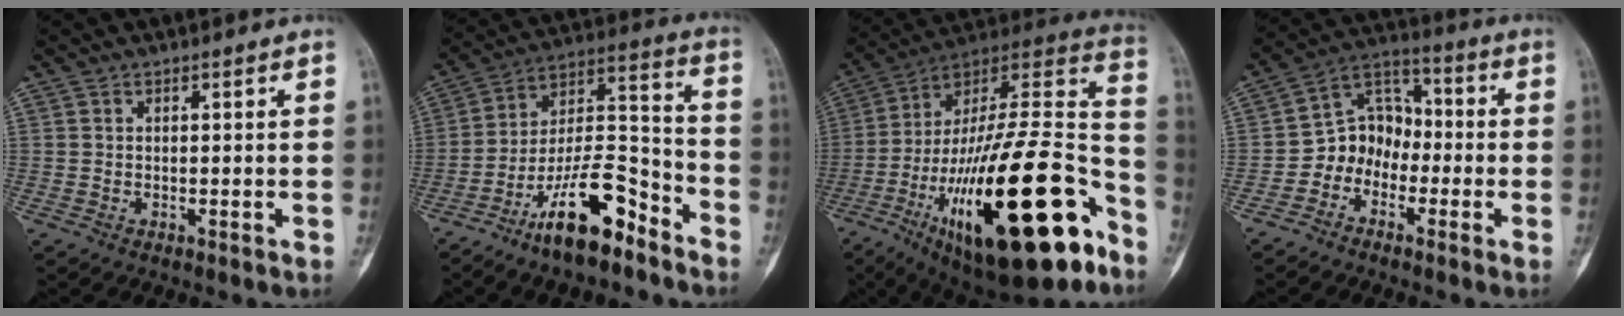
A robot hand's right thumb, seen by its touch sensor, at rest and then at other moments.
{"total": 16.5, "force": [-10.8, 5.6, 11.1], "torque": [-0.187, 0.093, -0.193]}
{"total": 38.8, "force": [-17.0, 13.3, 32.3], "torque": [-0.496, 0.061, -0.266]}
{"total": 8.6, "force": [-3.1, 7.2, 3.6], "torque": [-0.029, 0.062, -0.073]}